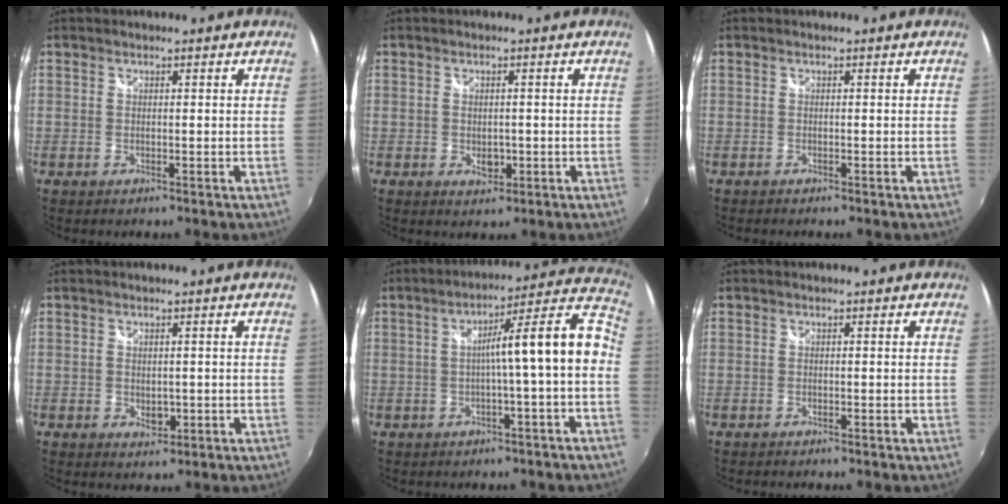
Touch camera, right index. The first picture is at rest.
{"total": 2.7, "force": [-0.5, 2.0, 1.8], "torque": [-0.029, -0.004, -0.006]}
{"total": 0.5, "force": [-0.5, 0.1, 0.1], "torque": [-0.003, -0.003, -0.013]}
{"total": 2.2, "force": [-0.2, 1.7, 1.5], "torque": [-0.022, -0.003, -0.001]}
{"total": 11.3, "force": [-1.8, 0.1, 11.2], "torque": [-0.140, 0.038, -0.018]}
{"total": 0.6, "force": [-0.6, 0.2, -0.1], "torque": [-0.002, -0.001, -0.013]}